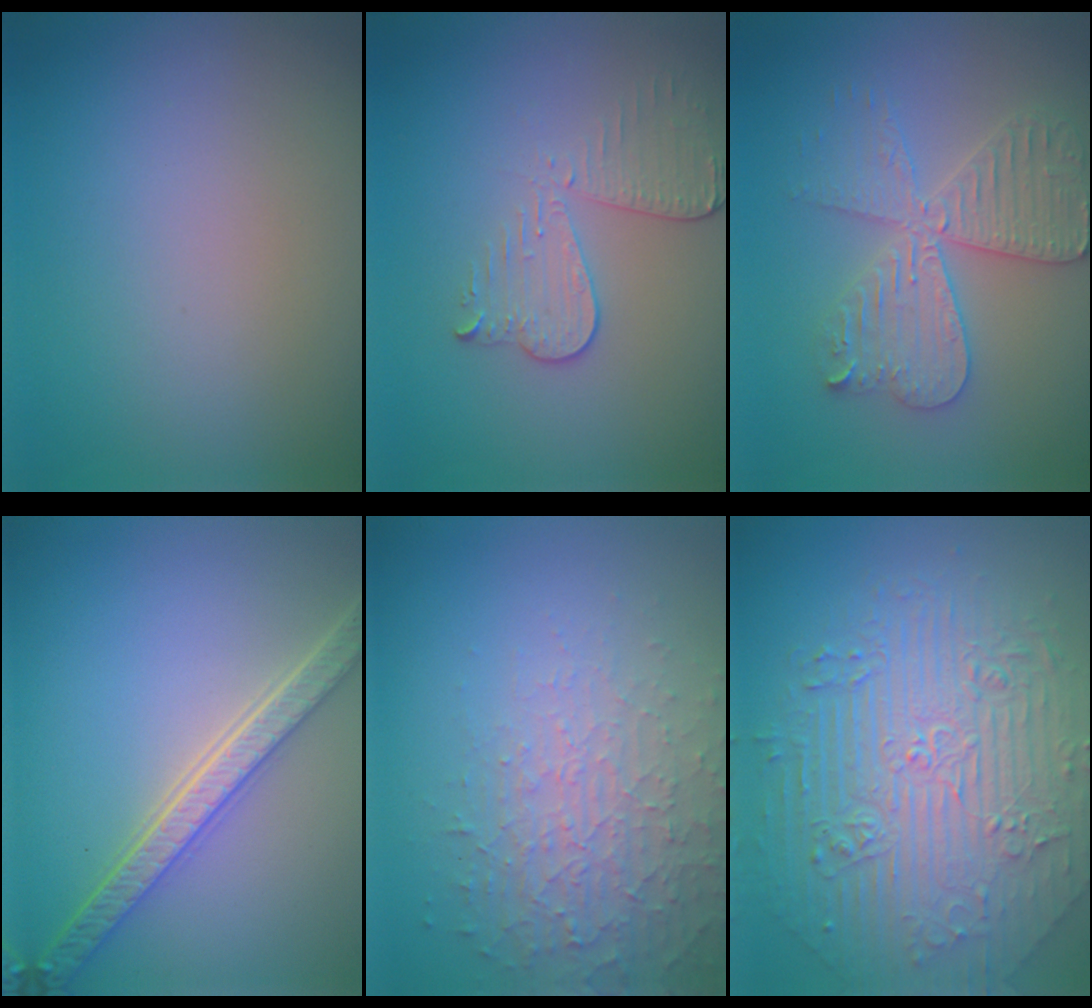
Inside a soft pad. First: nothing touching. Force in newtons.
{"total": 3.6, "press": 3.2, "slide": 1.7}
{"total": 5.7, "press": 5.6, "slide": 0.7}
{"total": 5.2, "press": 4.0, "slide": 3.3}
{"total": 5.3, "press": 3.4, "slide": 4.0}
{"total": 6.9, "press": 6.0, "slide": 3.5}